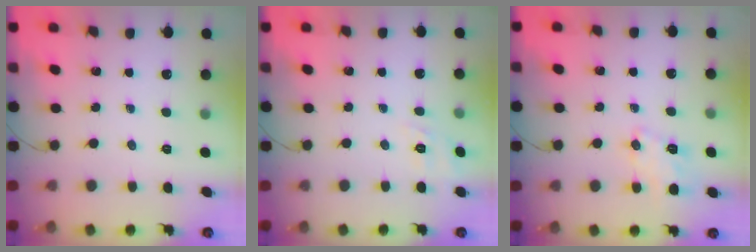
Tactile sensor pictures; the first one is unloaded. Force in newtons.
{"total": 2.0, "press": 0.4, "slide": 1.9}
{"total": 5.8, "press": 5.7, "slide": 0.9}